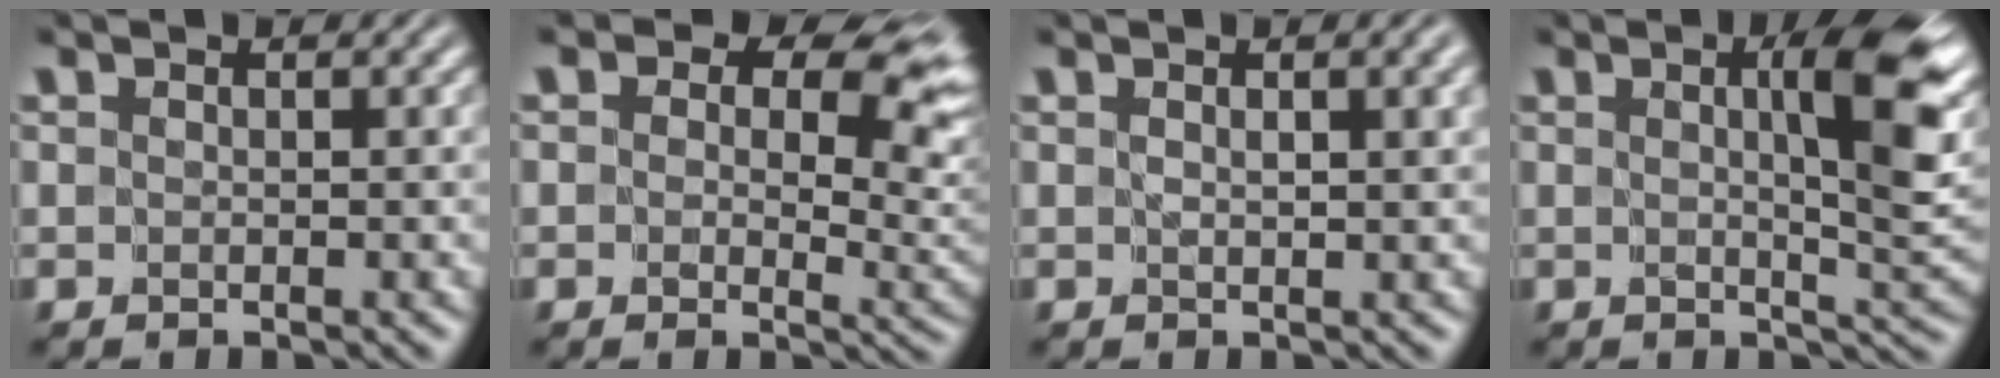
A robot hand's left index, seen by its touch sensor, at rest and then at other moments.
{"total": 10.6, "force": [4.1, 6.2, 7.5], "torque": [-0.091, 0.006, 0.066]}
{"total": 2.0, "force": [0.7, 0.3, 1.8], "torque": [-0.017, 0.002, 0.011]}
{"total": 6.6, "force": [1.2, 0.9, 6.5], "torque": [-0.087, -0.002, 0.022]}